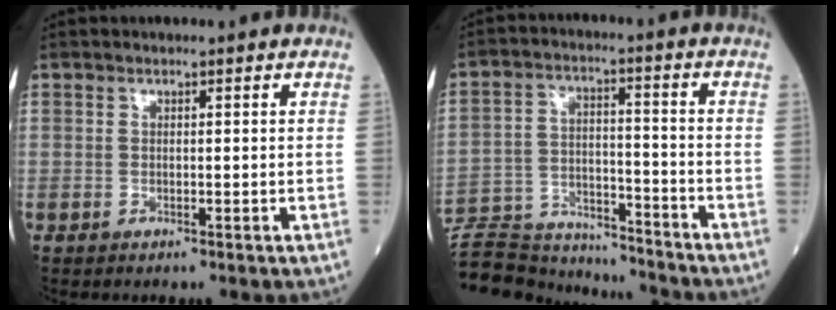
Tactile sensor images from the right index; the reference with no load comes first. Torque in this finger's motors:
{"motor_torque": [-0.23, -0.72, -0.90, -0.21]}